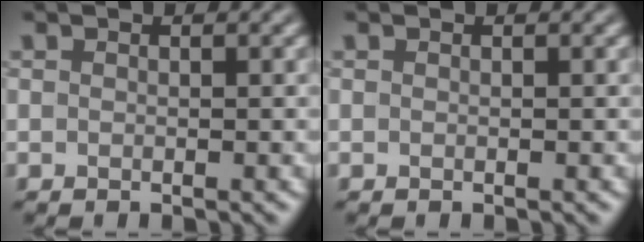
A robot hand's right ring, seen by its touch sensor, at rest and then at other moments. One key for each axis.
{"total": 0.0}